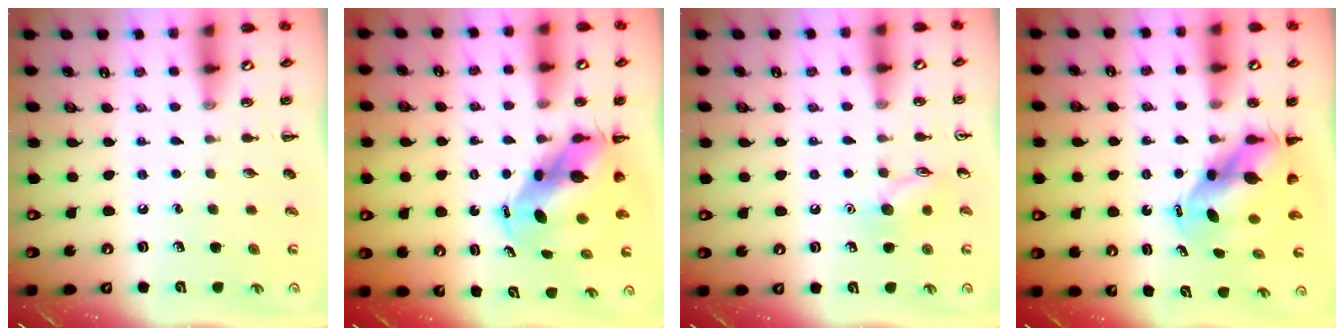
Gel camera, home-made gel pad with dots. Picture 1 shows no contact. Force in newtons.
{"total": 6.9, "press": 6.7, "slide": 1.9}
{"total": 8.3, "press": 8.3, "slide": 0.6}
{"total": 6.8, "press": 6.6, "slide": 1.6}